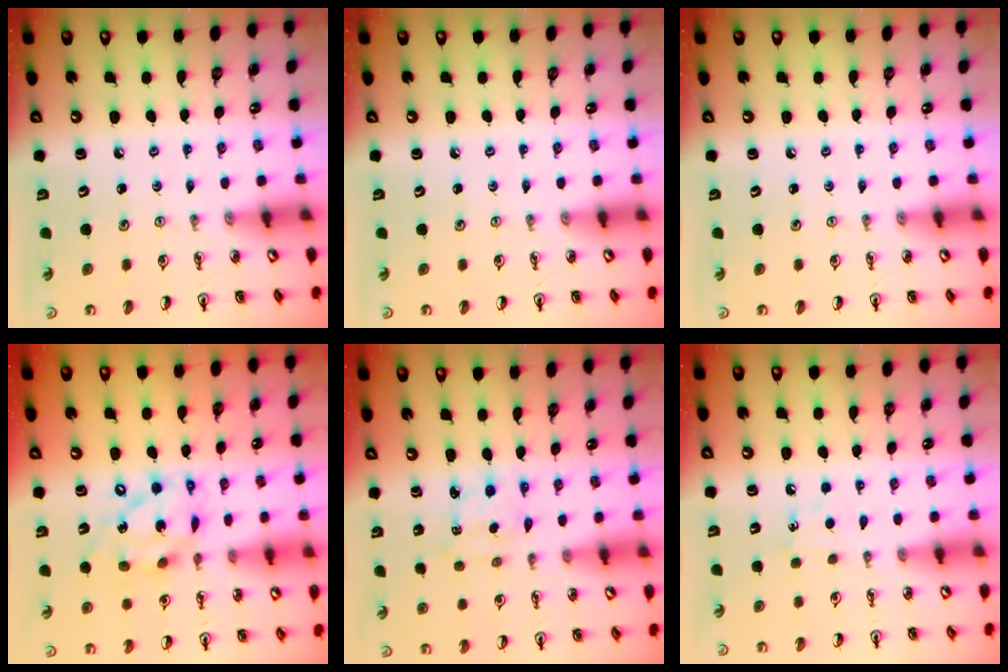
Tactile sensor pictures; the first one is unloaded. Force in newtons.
{"total": 0.0}
{"total": 0.0}
{"total": 15.4, "press": 15.3, "slide": 1.8}
{"total": 2.3, "press": 2.3, "slide": 0.5}
{"total": 4.4, "press": 4.3, "slide": 0.6}